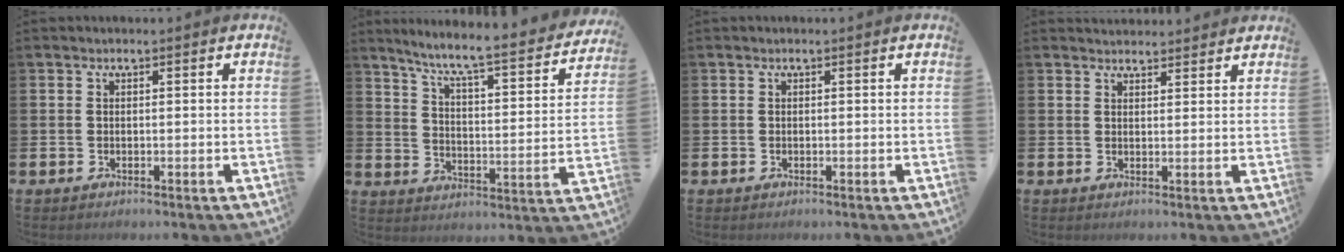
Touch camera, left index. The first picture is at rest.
{"total": 7.1, "force": [6.2, 0.5, 3.3], "torque": [-0.087, -0.053, 0.097]}
{"total": 0.0}
{"total": 2.7, "force": [2.6, 0.6, -0.1], "torque": [0.006, -0.013, 0.047]}